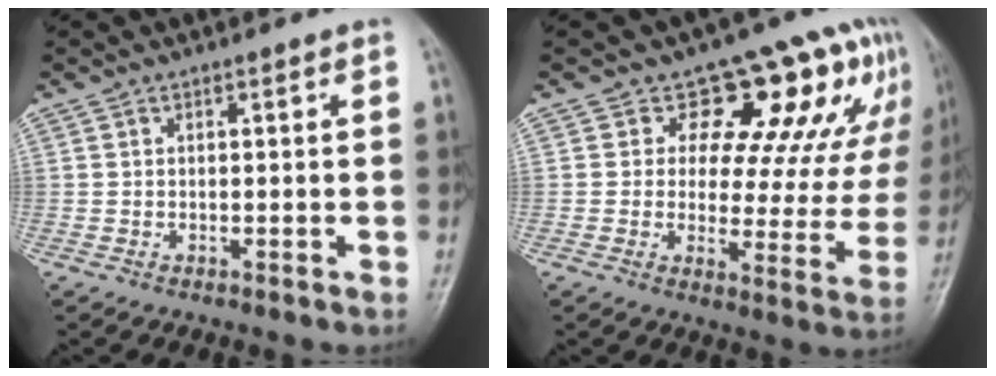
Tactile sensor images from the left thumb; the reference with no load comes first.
{"total": 15.3, "force": [9.5, 8.0, 9.0], "torque": [-0.052, -0.049, 0.105]}